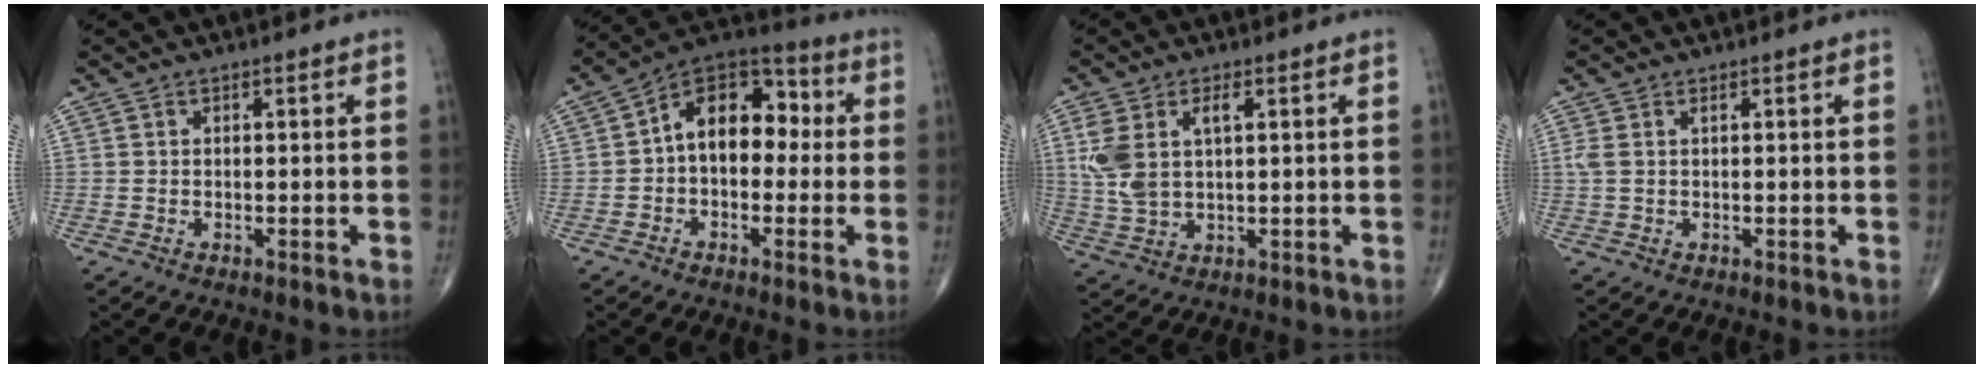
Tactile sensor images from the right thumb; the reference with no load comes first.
{"total": 13.1, "force": [0.5, 8.5, 9.9], "torque": [-0.113, 0.040, -0.010]}
{"total": 8.8, "force": [2.3, 4.5, 7.3], "torque": [-0.166, 0.004, 0.052]}
{"total": 2.0, "force": [0.6, 0.8, 1.7], "torque": [-0.056, 0.017, 0.018]}